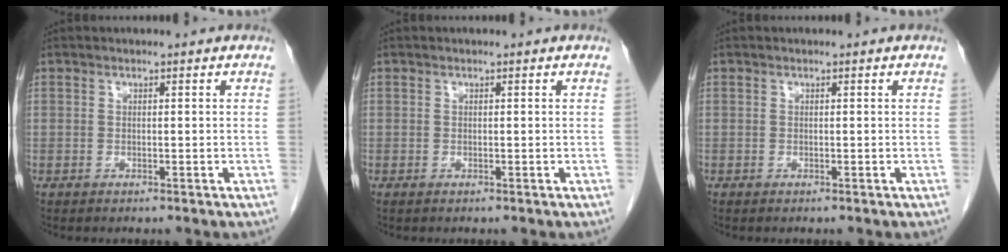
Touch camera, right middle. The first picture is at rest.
{"total": 0.0}
{"total": 0.0}